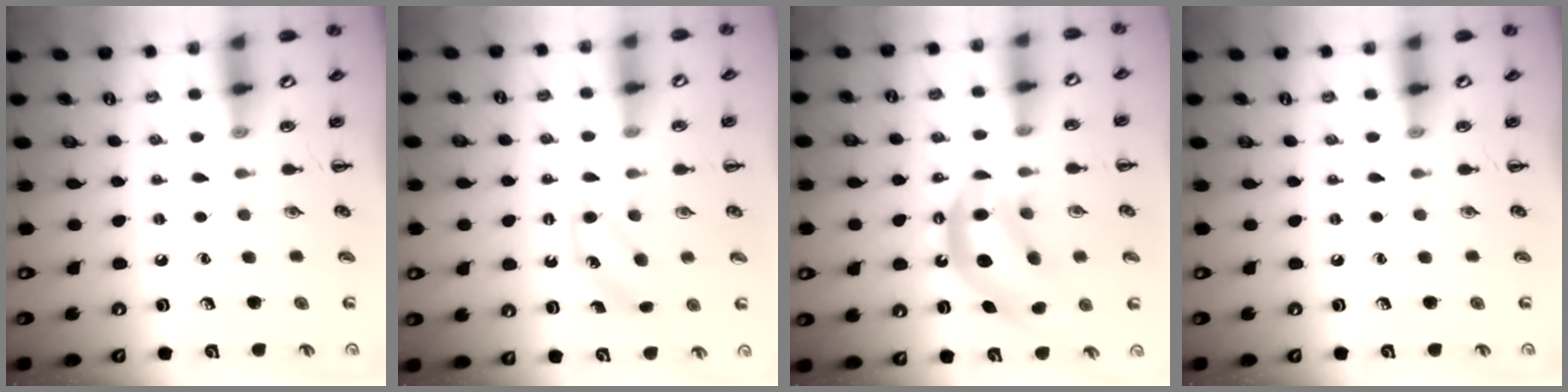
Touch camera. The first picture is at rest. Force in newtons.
{"total": 4.8, "press": 4.6, "slide": 1.4}
{"total": 12.6, "press": 12.2, "slide": 3.2}
{"total": 0.0}